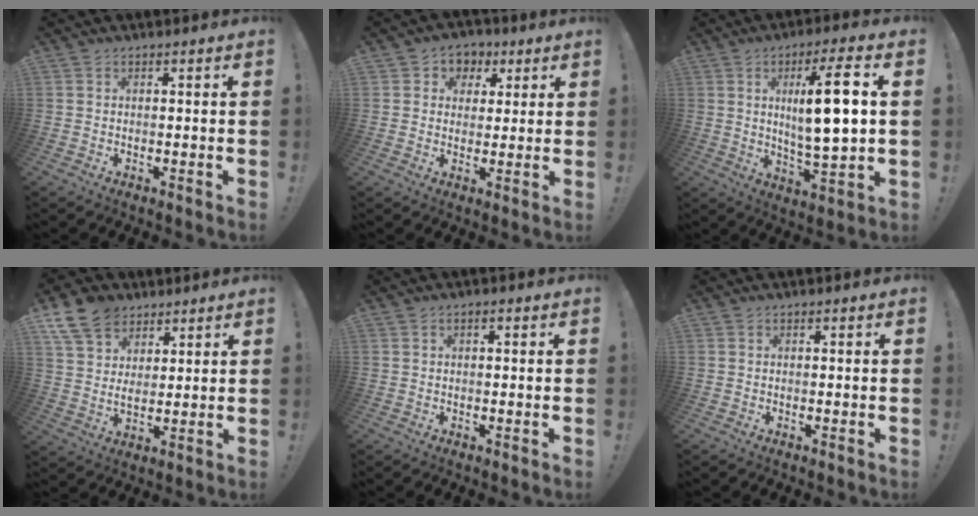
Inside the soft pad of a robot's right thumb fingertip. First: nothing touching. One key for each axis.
{"total": 5.8, "fx": 0.9, "fy": 5.6, "fz": 1.3, "tx": -0.006, "ty": -0.004, "tz": 0.020}
{"total": 14.5, "fx": 2.9, "fy": 2.8, "fz": 14.0, "tx": -0.230, "ty": -0.006, "tz": 0.034}
{"total": 11.2, "fx": 7.4, "fy": 7.3, "fz": 4.3, "tx": -0.081, "ty": -0.039, "tz": 0.147}
{"total": 0.5, "fx": -0.2, "fy": 0.3, "fz": 0.4, "tx": -0.013, "ty": 0.006, "tz": -0.004}
{"total": 0.0}